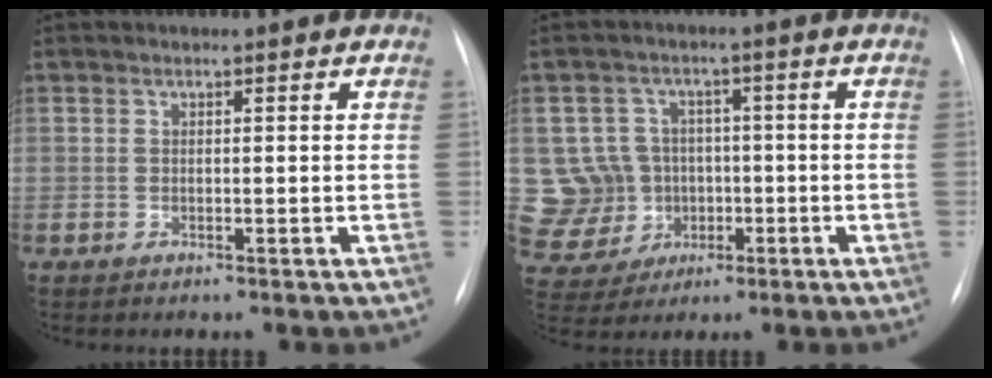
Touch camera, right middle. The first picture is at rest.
{"total": 10.5, "force": [-0.6, 10.3, 2.2], "torque": [-0.070, 0.028, 0.009]}